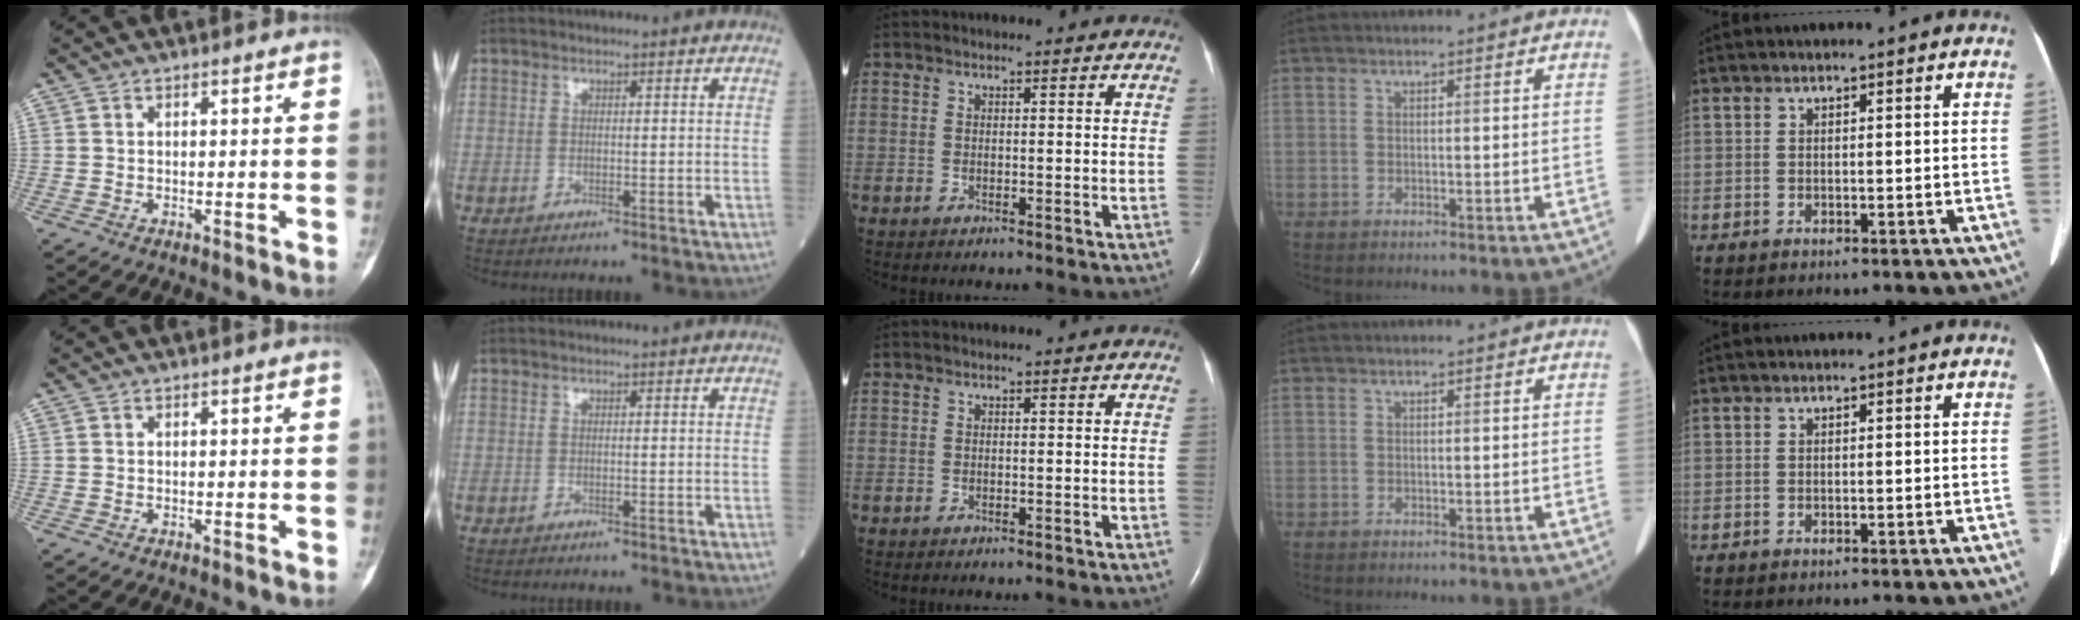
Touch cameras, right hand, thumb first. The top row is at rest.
{}